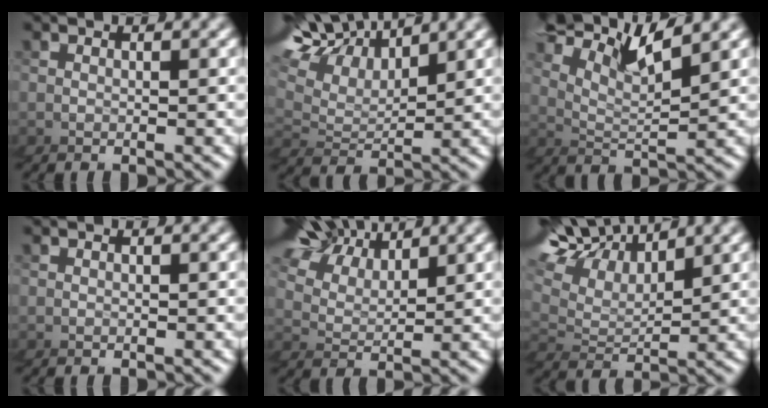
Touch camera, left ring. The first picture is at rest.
{"total": 4.5, "force": [3.9, 1.8, 1.5], "torque": [-0.075, 0.034, 0.040]}
{"total": 4.7, "force": [4.5, -1.3, 0.7], "torque": [-0.073, 0.045, 0.055]}
{"total": 0.0}
{"total": 4.1, "force": [3.8, 1.1, -0.9], "torque": [-0.027, 0.025, 0.043]}
{"total": 4.4, "force": [3.9, 1.6, 1.1], "torque": [-0.069, 0.035, 0.040]}